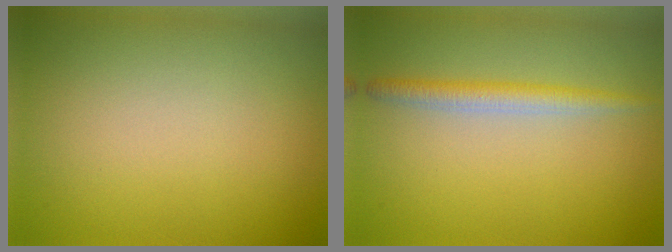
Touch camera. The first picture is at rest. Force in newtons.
{"total": 2.3, "press": 2.3, "slide": 0.1}